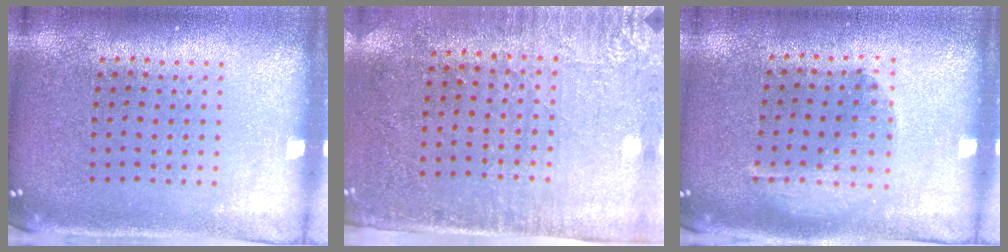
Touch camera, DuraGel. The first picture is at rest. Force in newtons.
{"total": 2.8, "press": 2.4, "slide": 1.4}
{"total": 1.1, "press": 1.1, "slide": 0.1}